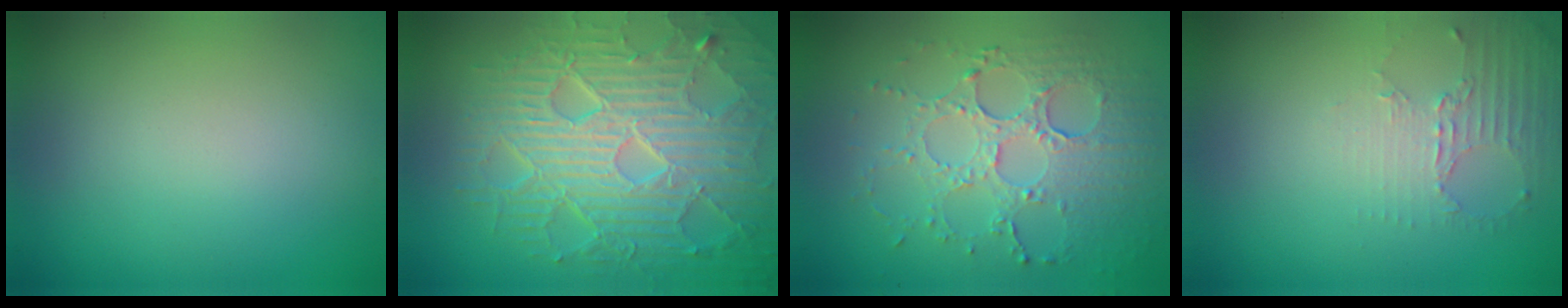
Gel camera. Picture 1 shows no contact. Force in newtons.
{"total": 10.1, "press": 6.6, "slide": 7.7}
{"total": 5.4, "press": 3.8, "slide": 3.8}
{"total": 2.2, "press": 1.7, "slide": 1.5}